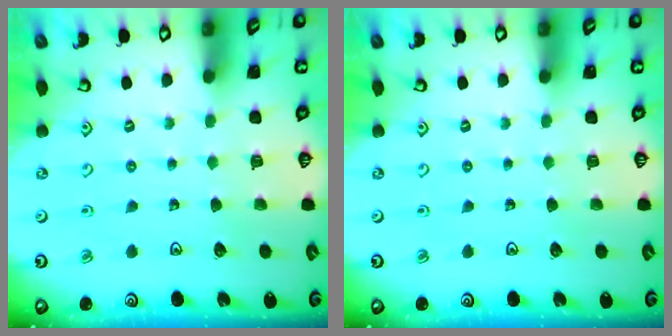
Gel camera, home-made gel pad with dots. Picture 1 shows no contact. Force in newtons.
{"total": 0.0}